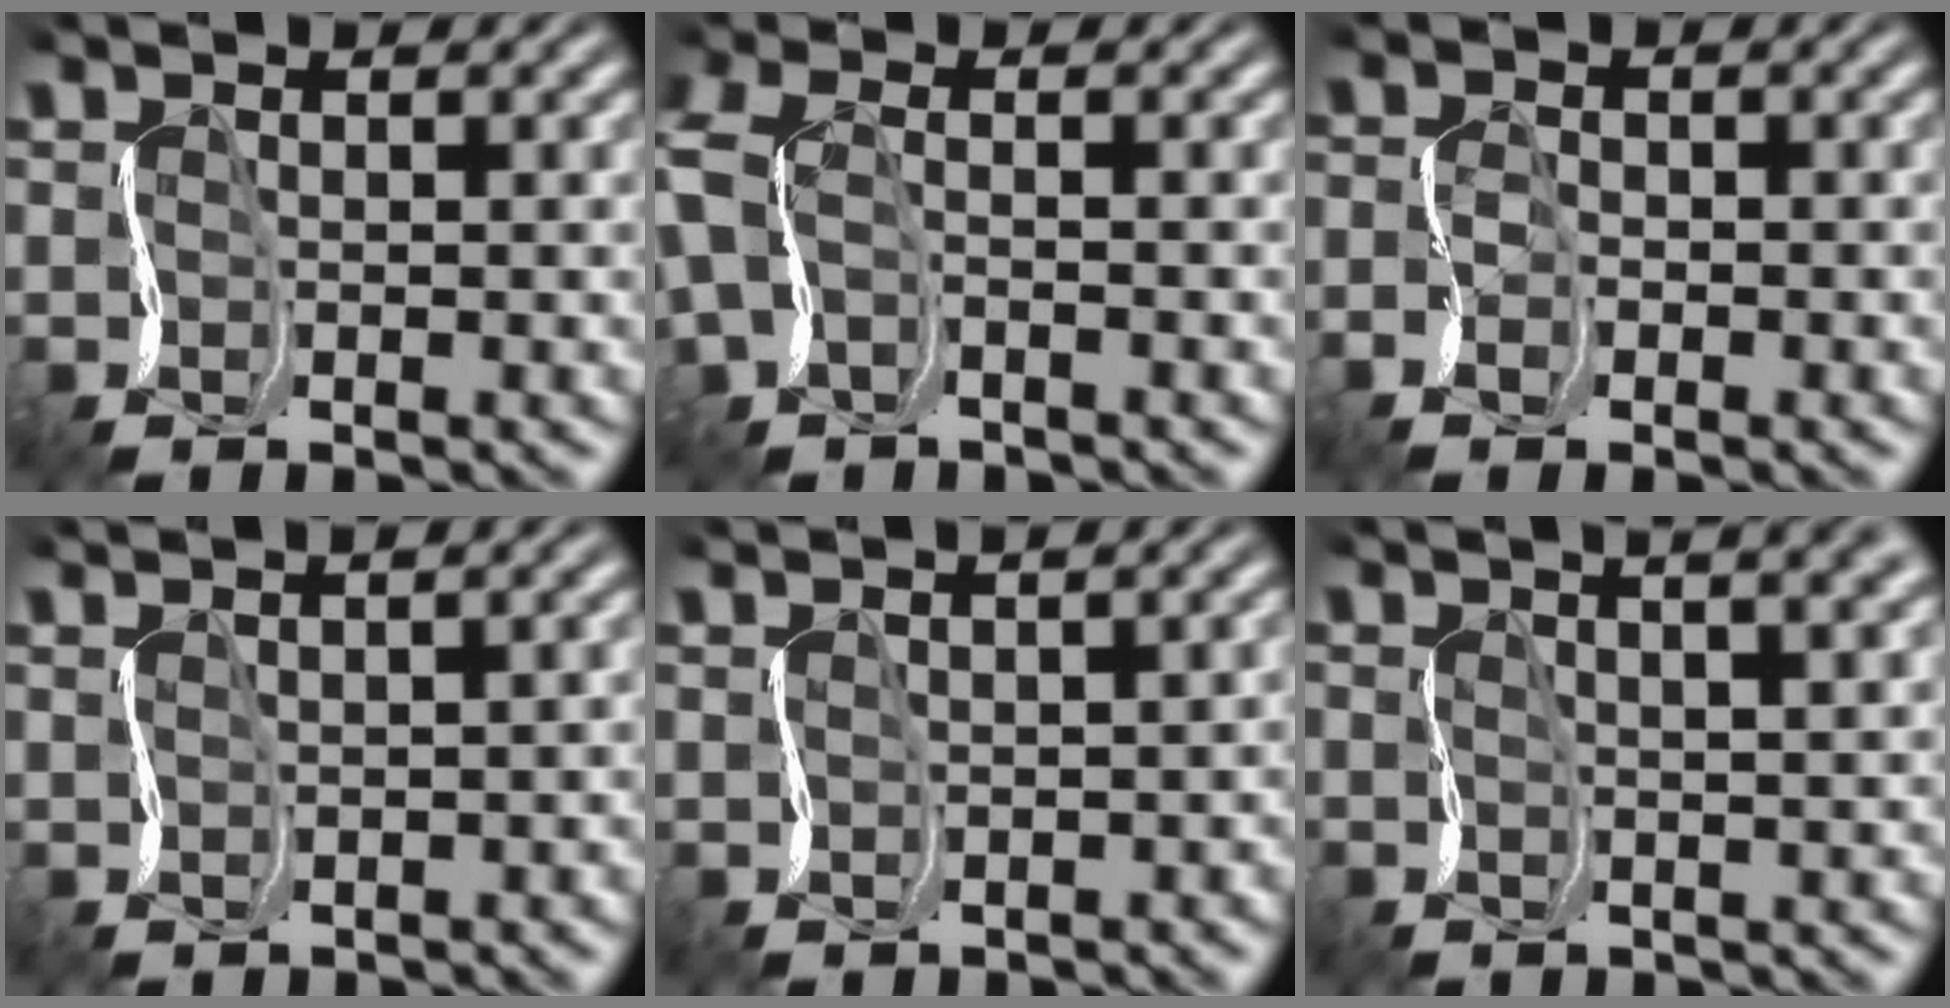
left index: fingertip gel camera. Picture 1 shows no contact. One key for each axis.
{"total": 2.1, "fx": -0.4, "fy": 1.4, "fz": 1.4, "tx": -0.060, "ty": 0.005, "tz": -0.021}
{"total": 2.7, "fx": -2.0, "fy": 1.4, "fz": 1.3, "tx": -0.041, "ty": -0.003, "tz": -0.033}
{"total": 2.6, "fx": 0.2, "fy": 1.7, "fz": 2.0, "tx": 0.006, "ty": 0.021, "tz": -0.004}
{"total": 2.0, "fx": -0.6, "fy": 1.2, "fz": 1.4, "tx": 0.005, "ty": 0.018, "tz": -0.007}
{"total": 7.8, "fx": 3.8, "fy": 3.6, "fz": 5.8, "tx": -0.034, "ty": 0.054, "tz": 0.014}